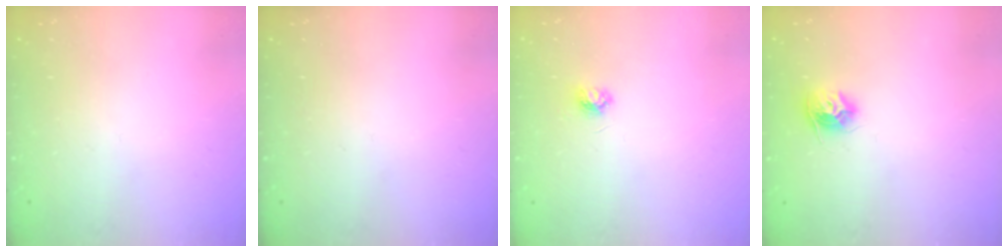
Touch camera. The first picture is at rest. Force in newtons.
{"total": 0.0}
{"total": 3.9, "press": 3.9, "slide": 0.5}
{"total": 9.6, "press": 9.6, "slide": 0.6}